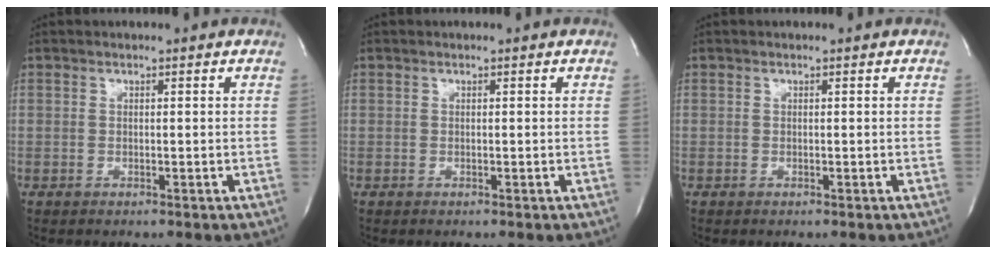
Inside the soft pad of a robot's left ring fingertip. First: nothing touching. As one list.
[{"total": 0.0}, {"total": 0.0}]